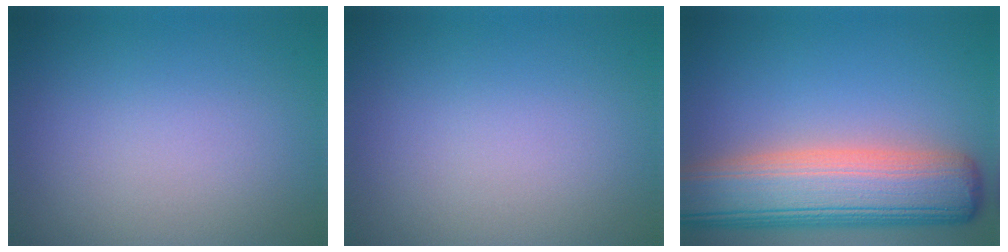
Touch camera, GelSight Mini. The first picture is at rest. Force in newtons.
{"total": 0.0}
{"total": 10.4, "press": 10.4, "slide": 0.7}